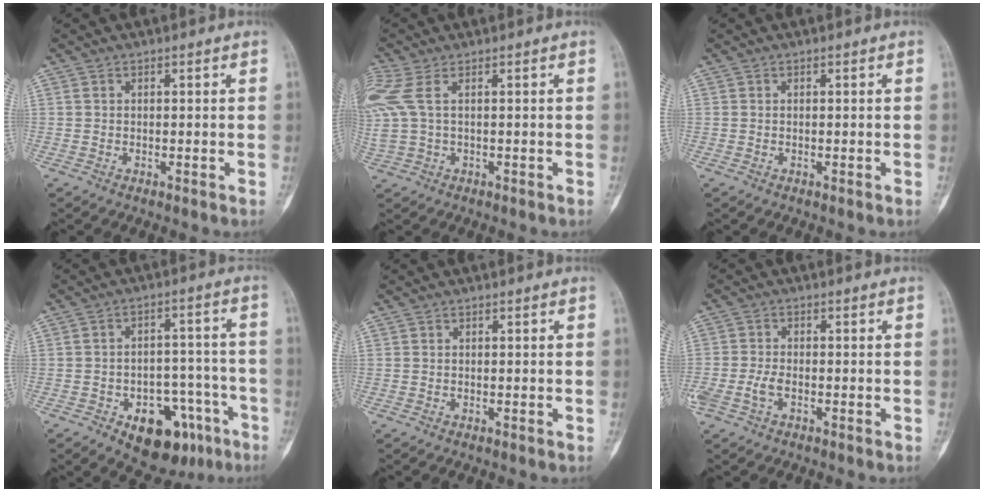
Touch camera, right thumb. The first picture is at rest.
{"total": 6.3, "force": [1.6, 2.5, 5.5], "torque": [-0.180, 0.020, 0.042]}
{"total": 0.0}
{"total": 14.5, "force": [-7.3, 8.5, 9.2], "torque": [-0.090, 0.052, -0.093]}
{"total": 0.0}
{"total": 3.5, "force": [-1.3, 2.0, 2.5], "torque": [-0.065, 0.012, -0.024]}